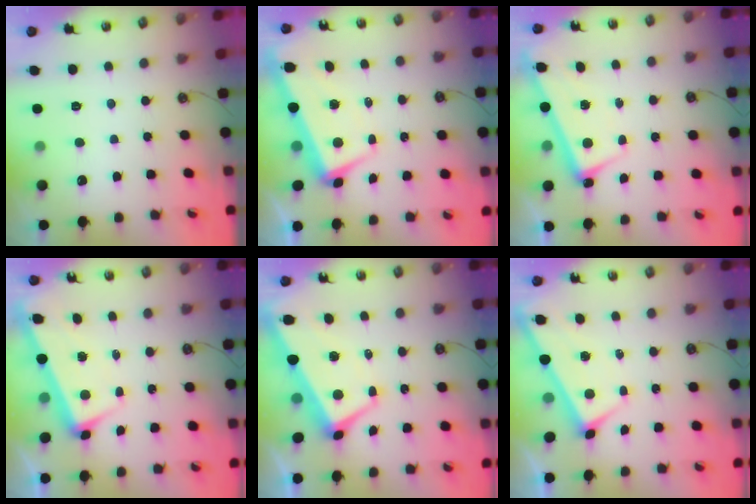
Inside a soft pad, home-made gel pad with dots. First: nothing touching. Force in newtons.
{"total": 2.1, "press": 0.3, "slide": 2.1}
{"total": 2.6, "press": 2.4, "slide": 0.9}
{"total": 2.0, "press": 1.6, "slide": 1.1}
{"total": 1.7, "press": 1.1, "slide": 1.4}
{"total": 1.3, "press": 1.2, "slide": 0.3}